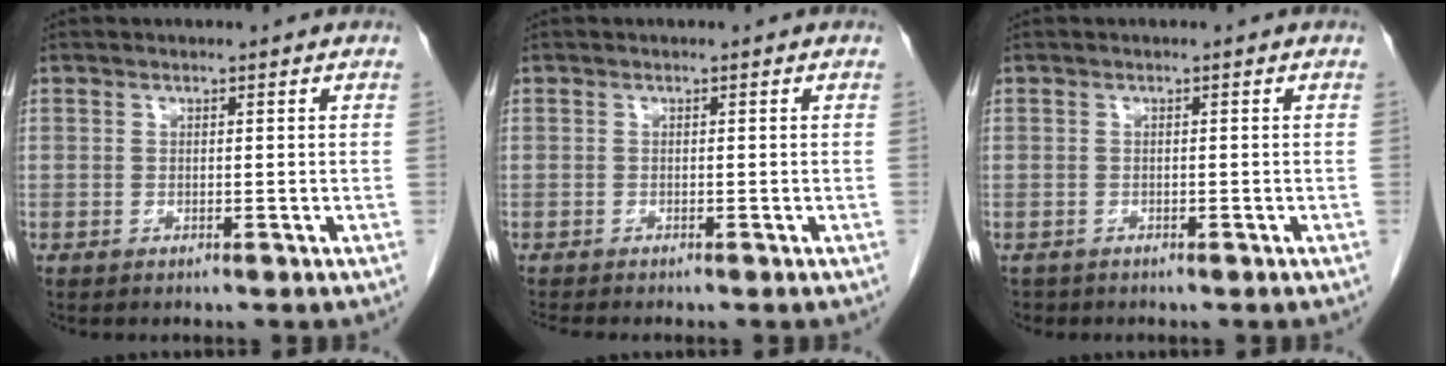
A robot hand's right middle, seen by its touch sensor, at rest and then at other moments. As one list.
[{"total": 1.4, "force": [-1.3, -0.4, 0.4], "torque": [-0.011, -0.005, -0.023]}, {"total": 1.4, "force": [-1.1, 0.9, 0.1], "torque": [-0.012, -0.001, -0.017]}]